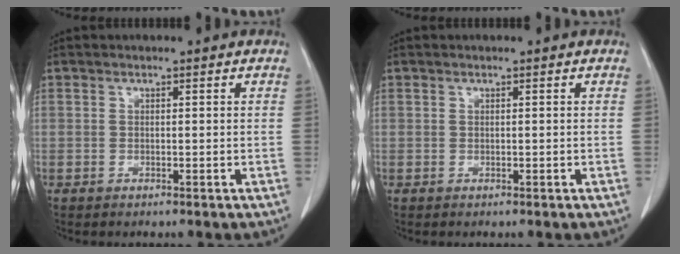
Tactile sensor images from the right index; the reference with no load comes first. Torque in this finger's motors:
{"motor_torque": [0.00, 0.00, 0.00, 0.00]}